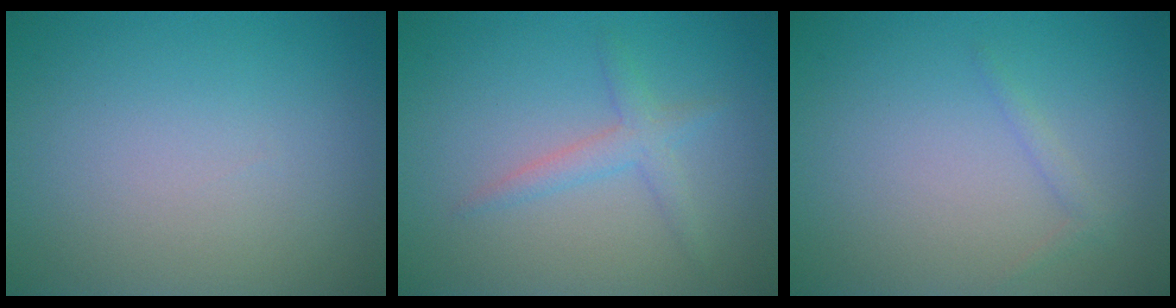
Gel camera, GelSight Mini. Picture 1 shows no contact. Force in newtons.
{"total": 2.0, "press": 1.9, "slide": 0.2}
{"total": 0.8, "press": 0.8, "slide": 0.1}